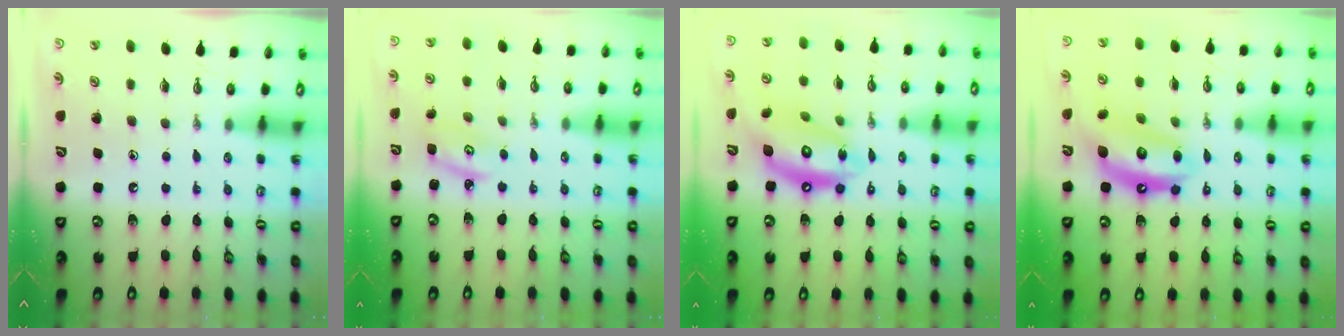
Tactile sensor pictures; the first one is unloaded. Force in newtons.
{"total": 2.4, "press": 2.4, "slide": 0.2}
{"total": 15.9, "press": 15.8, "slide": 1.4}
{"total": 12.1, "press": 12.0, "slide": 1.2}